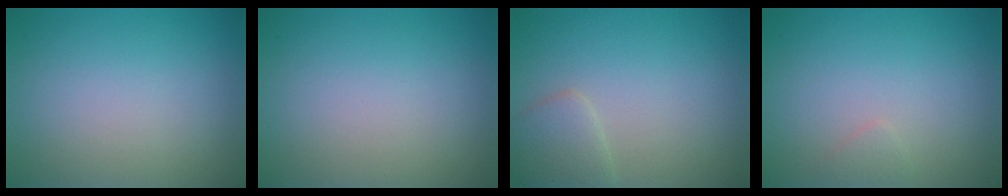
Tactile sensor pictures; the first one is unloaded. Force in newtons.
{"total": 0.0}
{"total": 2.2, "press": 2.2, "slide": 0.1}
{"total": 0.7, "press": 0.7, "slide": 0.0}